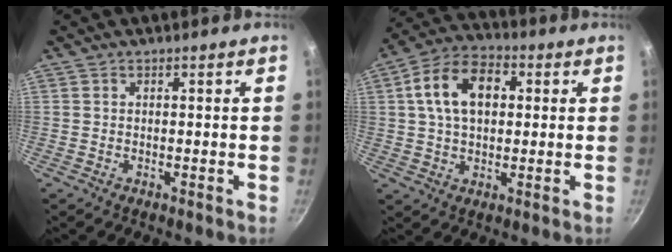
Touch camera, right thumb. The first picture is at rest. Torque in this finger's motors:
{"motor_torque": [-0.41, 0.85, 0.53, -0.27, 0.12]}